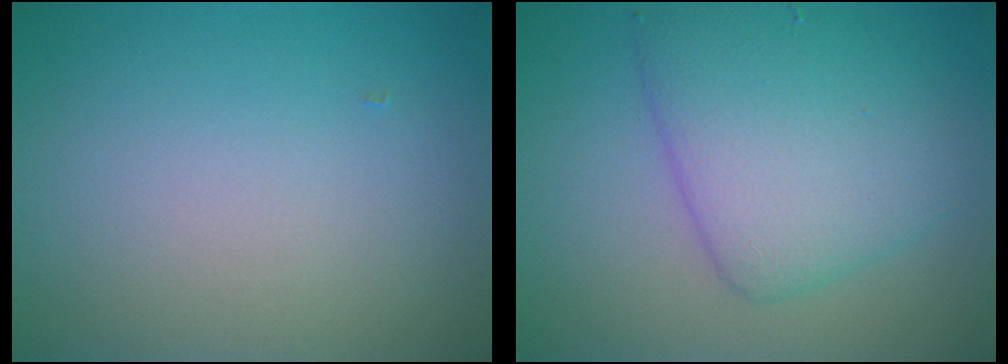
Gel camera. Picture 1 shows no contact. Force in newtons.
{"total": 6.4, "press": 6.3, "slide": 0.2}